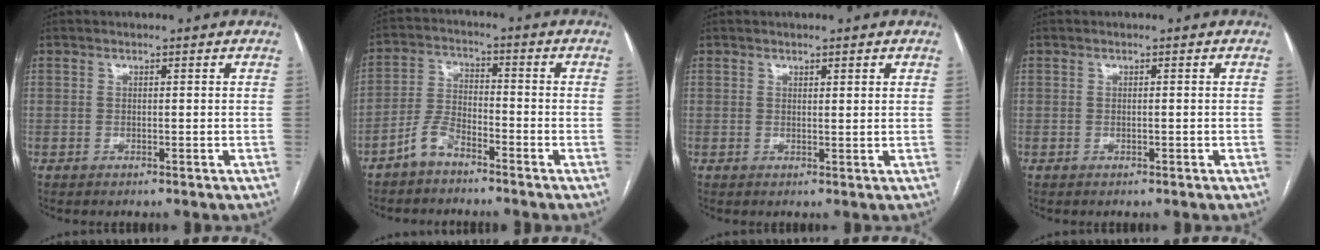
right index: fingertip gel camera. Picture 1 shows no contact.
{"total": 5.0, "force": [-3.9, 1.7, 2.5], "torque": [-0.061, 0.005, -0.079]}
{"total": 1.4, "force": [1.1, 0.2, 0.9], "torque": [-0.013, -0.001, 0.014]}
{"total": 0.0}